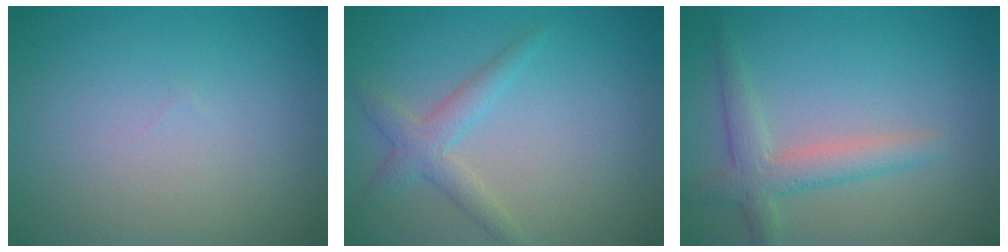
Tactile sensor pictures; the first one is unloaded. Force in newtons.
{"total": 2.6, "press": 2.6, "slide": 0.0}
{"total": 3.3, "press": 3.3, "slide": 0.2}